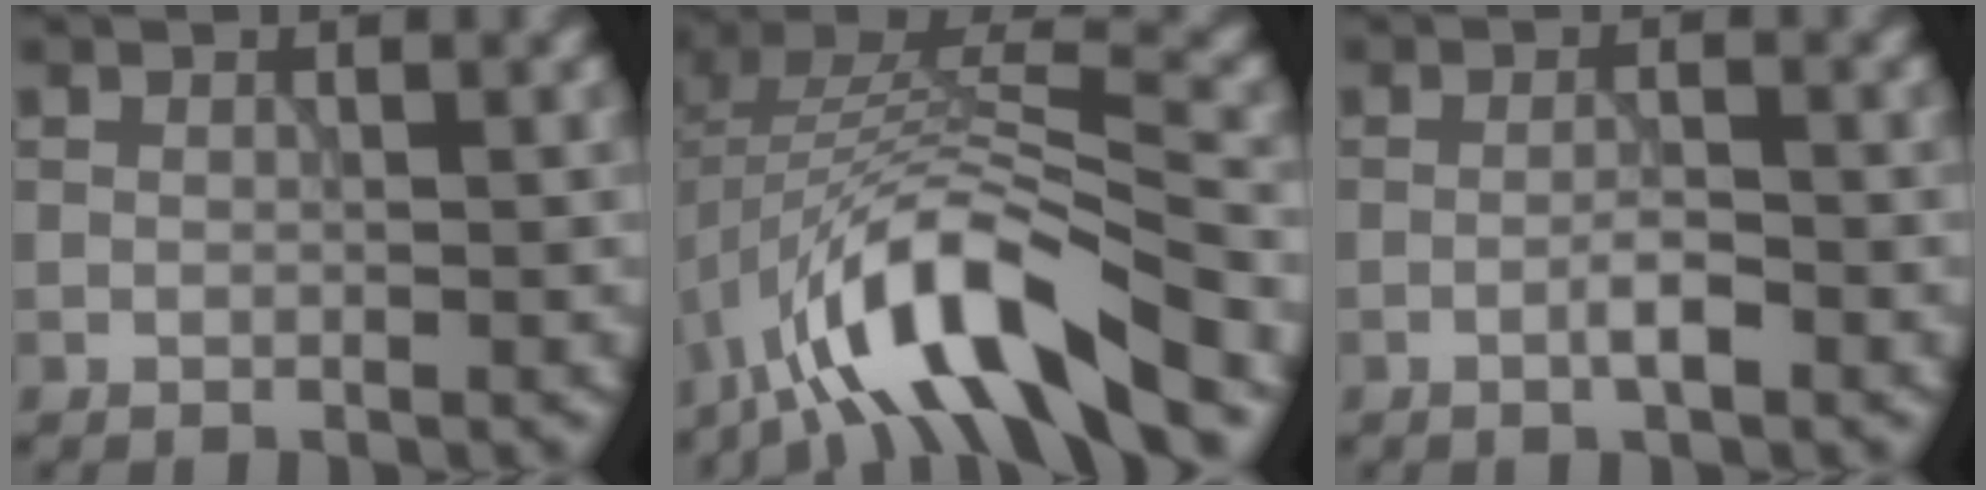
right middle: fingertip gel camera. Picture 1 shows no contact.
{"total": 10.7, "force": [-6.0, 3.1, 8.3], "torque": [-0.145, 0.013, -0.108]}
{"total": 1.8, "force": [-0.9, 0.2, 1.5], "torque": [-0.028, 0.004, -0.019]}